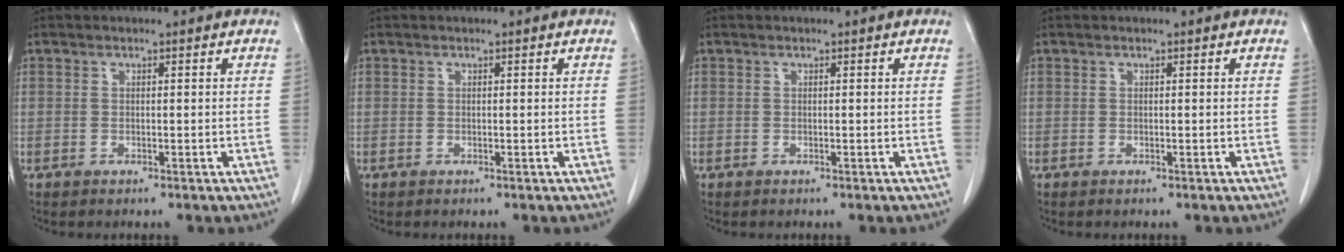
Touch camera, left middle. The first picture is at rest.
{"total": 0.0}
{"total": 0.0}
{"total": 0.0}